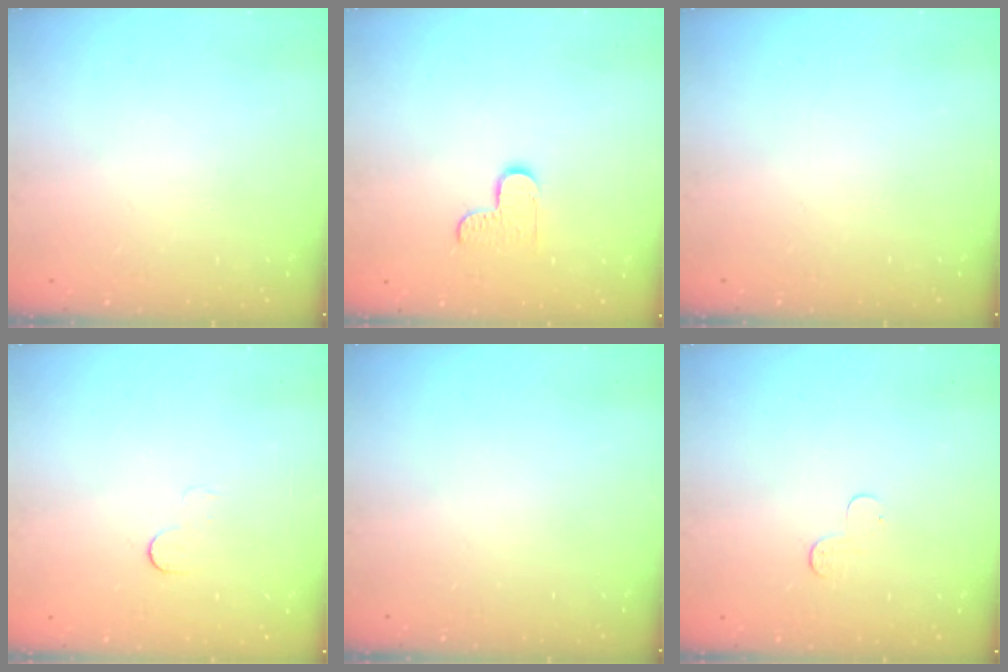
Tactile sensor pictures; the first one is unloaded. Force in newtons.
{"total": 6.1, "press": 6.1, "slide": 0.3}
{"total": 0.0}
{"total": 4.2, "press": 4.2, "slide": 0.3}
{"total": 0.0}
{"total": 4.5, "press": 4.5, "slide": 0.4}